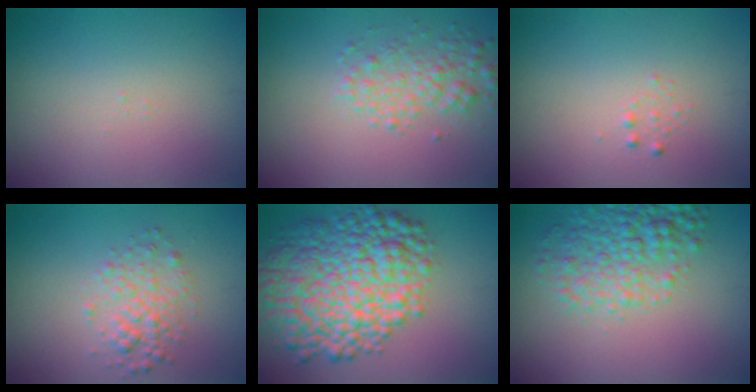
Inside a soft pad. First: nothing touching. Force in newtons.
{"total": 2.6, "press": 2.6, "slide": 0.0}
{"total": 0.6, "press": 0.6, "slide": 0.1}
{"total": 2.5, "press": 2.5, "slide": 0.1}
{"total": 11.1, "press": 11.1, "slide": 0.2}
{"total": 4.7, "press": 4.7, "slide": 0.1}